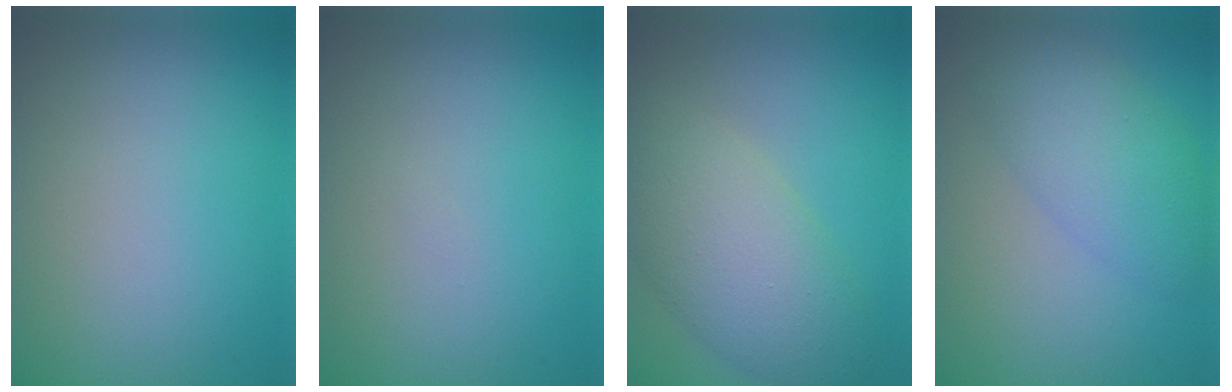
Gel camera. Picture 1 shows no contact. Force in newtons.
{"total": 0.0}
{"total": 7.3, "press": 7.3, "slide": 0.5}
{"total": 4.7, "press": 4.7, "slide": 0.3}